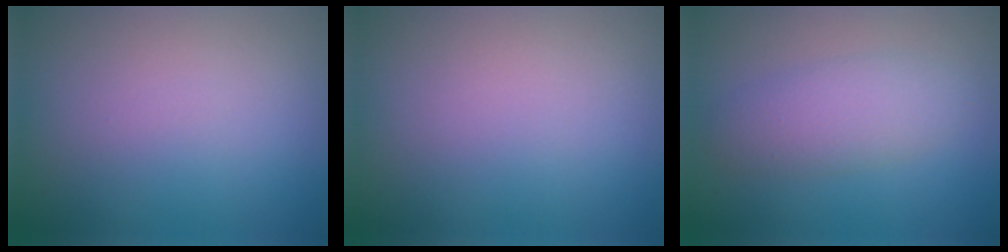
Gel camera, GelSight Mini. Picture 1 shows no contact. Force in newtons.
{"total": 0.0}
{"total": 3.2, "press": 3.2, "slide": 0.2}